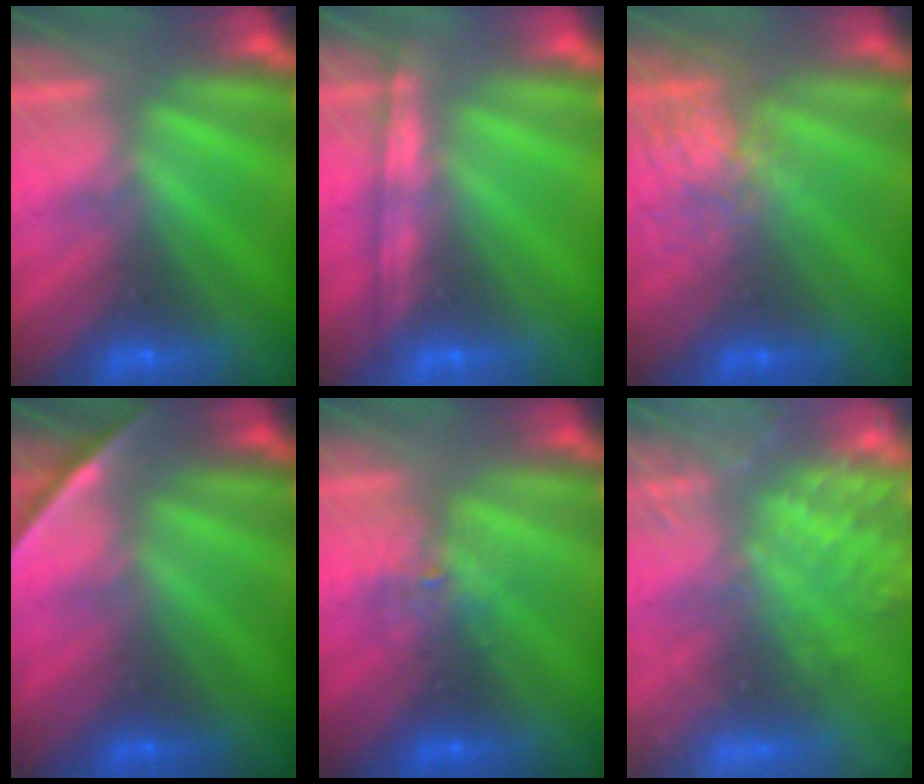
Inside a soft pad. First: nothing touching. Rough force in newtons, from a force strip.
{"total": 1.2}
{"total": 9.0}
{"total": 1.9}
{"total": 2.1}
{"total": 7.7}